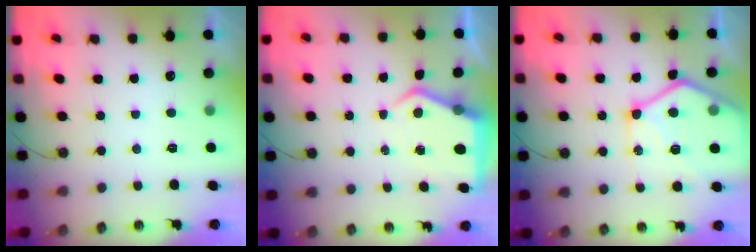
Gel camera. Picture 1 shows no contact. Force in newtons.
{"total": 7.9, "press": 7.9, "slide": 0.9}
{"total": 19.6, "press": 19.5, "slide": 1.9}